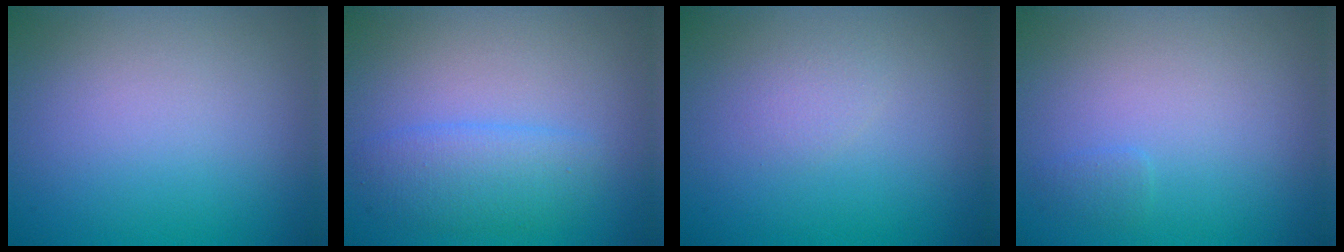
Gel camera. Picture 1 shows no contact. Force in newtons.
{"total": 2.6, "press": 2.6, "slide": 0.1}
{"total": 1.0, "press": 1.0, "slide": 0.0}
{"total": 0.6, "press": 0.6, "slide": 0.0}